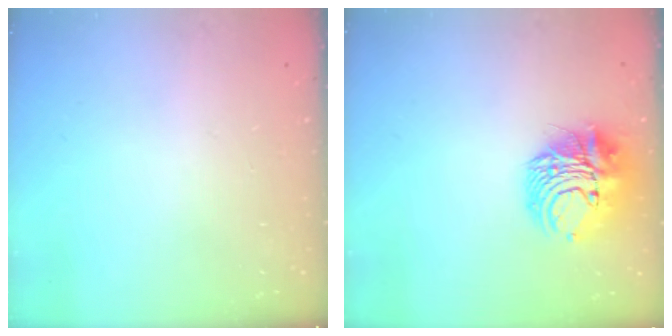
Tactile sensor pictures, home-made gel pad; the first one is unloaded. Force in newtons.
{"total": 12.0, "press": 11.9, "slide": 1.7}